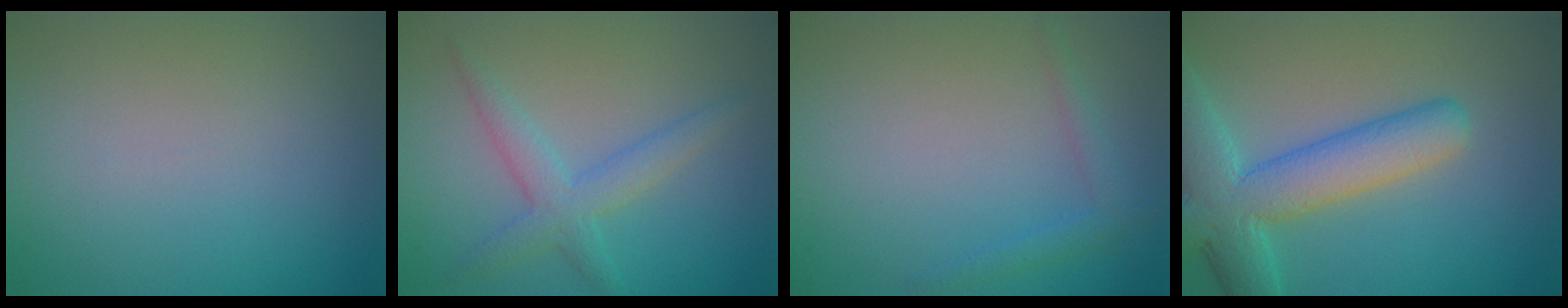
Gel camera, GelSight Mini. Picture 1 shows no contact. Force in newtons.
{"total": 3.2, "press": 3.2, "slide": 0.1}
{"total": 1.6, "press": 1.6, "slide": 0.1}
{"total": 7.7, "press": 7.7, "slide": 0.4}